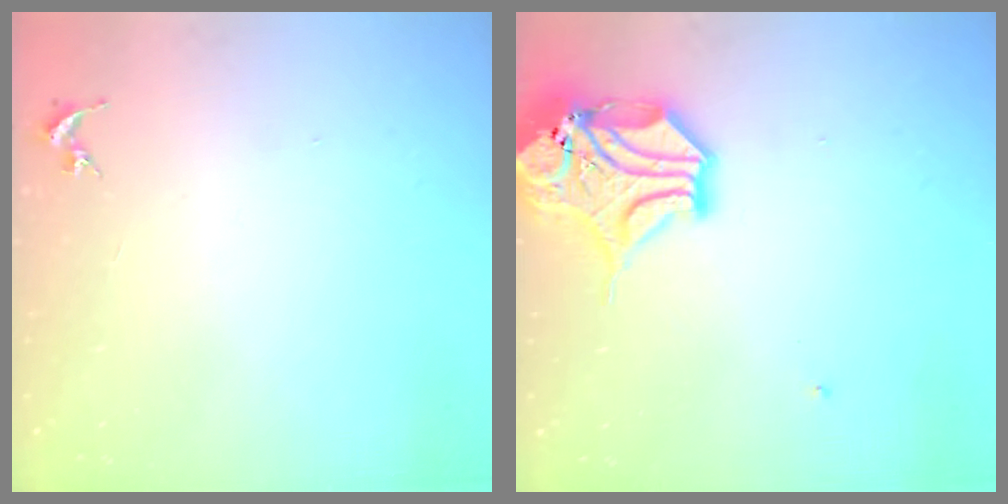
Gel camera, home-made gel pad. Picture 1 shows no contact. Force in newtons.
{"total": 14.3, "press": 14.1, "slide": 2.1}